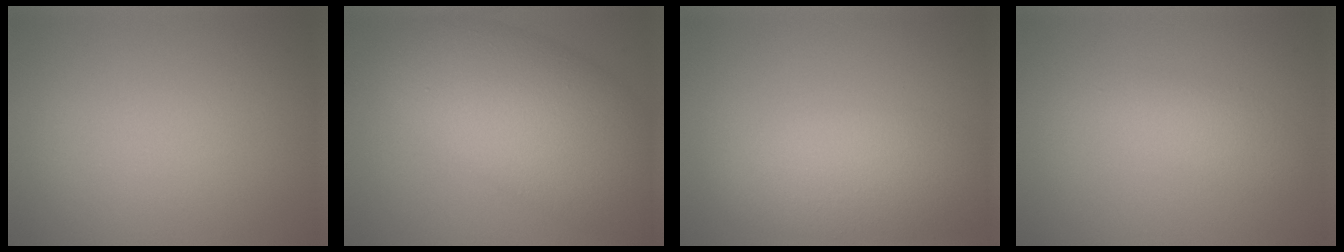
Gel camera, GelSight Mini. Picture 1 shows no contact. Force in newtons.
{"total": 11.1, "press": 11.1, "slide": 0.3}
{"total": 6.1, "press": 6.0, "slide": 0.5}
{"total": 2.0, "press": 2.0, "slide": 0.1}